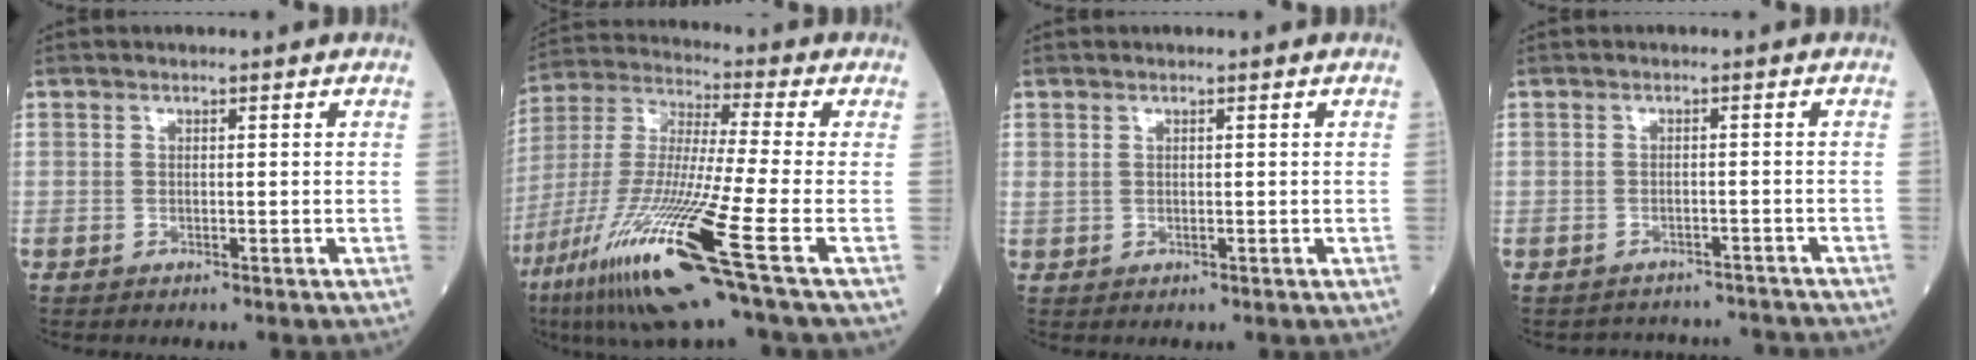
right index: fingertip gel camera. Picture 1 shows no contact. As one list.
[{"total": 21.1, "force": [-10.2, -0.4, 18.5], "torque": [-0.385, -0.057, -0.195]}, {"total": 0.7, "force": [0.4, 0.4, 0.4], "torque": [-0.011, 0.007, 0.011]}, {"total": 6.6, "force": [-6.5, 1.3, -0.5], "torque": [0.009, 0.020, -0.074]}]